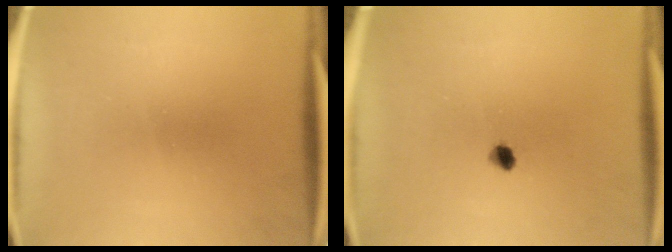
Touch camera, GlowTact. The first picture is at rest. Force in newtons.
{"total": 1.9}